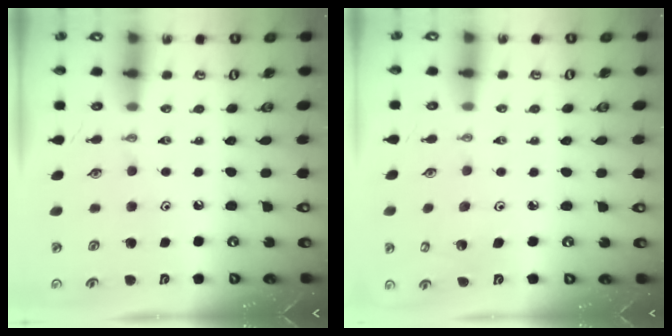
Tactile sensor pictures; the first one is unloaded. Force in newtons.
{"total": 3.3, "press": 3.1, "slide": 1.2}